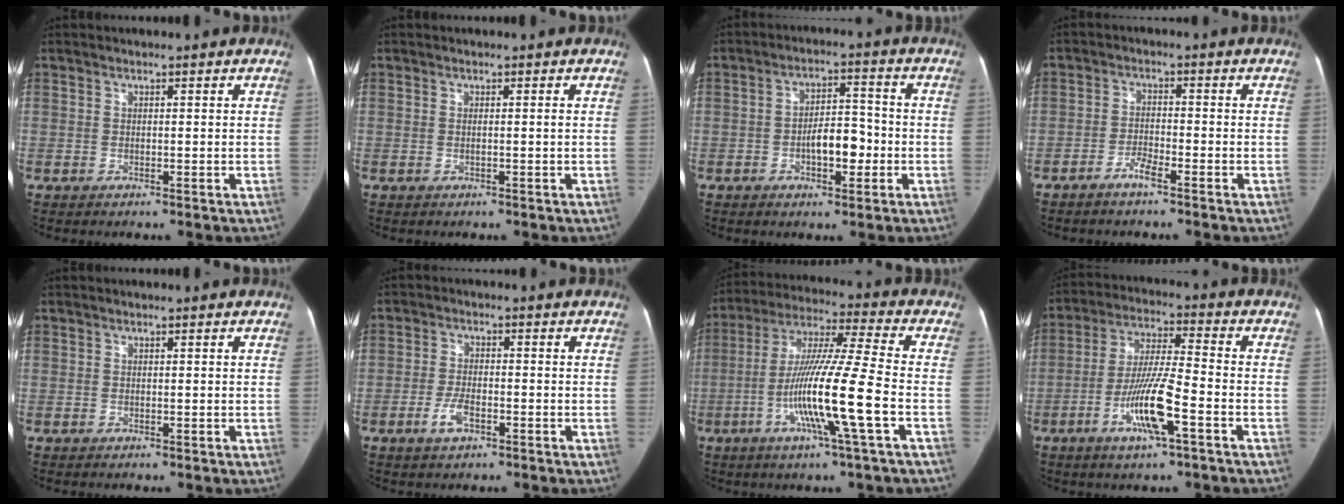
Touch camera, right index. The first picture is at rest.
{"total": 0.9, "force": [-0.1, 0.0, 0.9], "torque": [-0.017, 0.001, -0.001]}
{"total": 7.0, "force": [-1.9, 3.2, 6.0], "torque": [-0.101, 0.021, -0.026]}
{"total": 3.1, "force": [-2.4, 0.9, 1.8], "torque": [-0.035, 0.004, -0.046]}
{"total": 0.0}
{"total": 4.3, "force": [-2.1, 2.1, 3.1], "torque": [-0.067, 0.000, -0.037]}
{"total": 15.8, "force": [-4.6, -1.0, 15.1], "torque": [-0.290, -0.007, -0.091]}
{"total": 11.5, "force": [-4.7, 1.1, 10.4], "torque": [-0.203, -0.004, -0.087]}